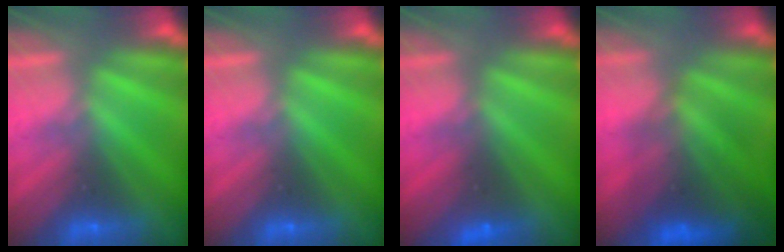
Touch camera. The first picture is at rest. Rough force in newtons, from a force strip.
{"total": 0.0}
{"total": 2.4}
{"total": 7.2}